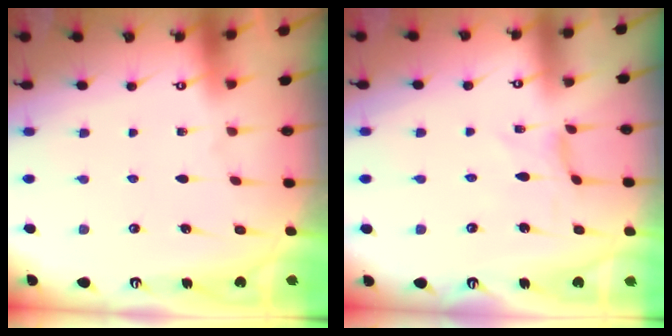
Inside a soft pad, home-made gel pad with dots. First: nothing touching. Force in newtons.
{"total": 0.0}